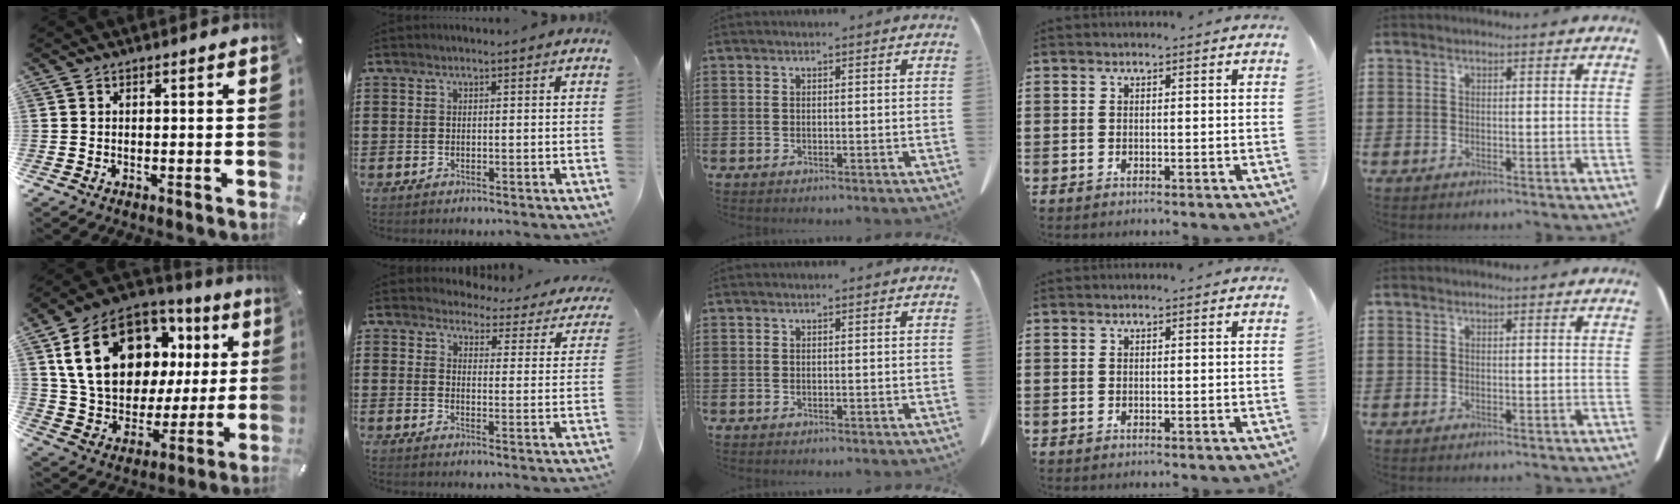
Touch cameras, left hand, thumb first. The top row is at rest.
{"thumb": {"total": 21.9, "force": [8.3, 15.5, 13.1], "torque": [-0.235, -0.029, 0.151]}, "index": {"total": 3.9, "force": [3.8, 0.6, 0.6], "torque": [-0.027, -0.031, 0.061]}}